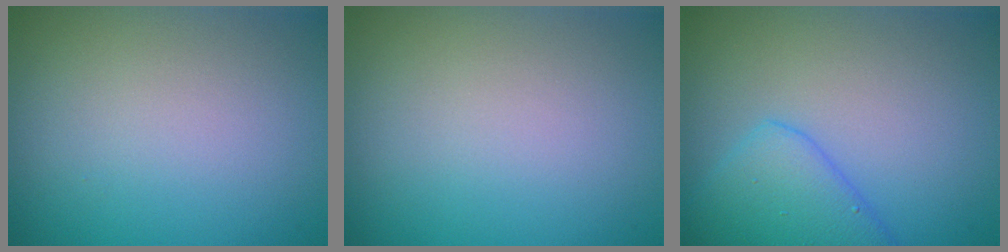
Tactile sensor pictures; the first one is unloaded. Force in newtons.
{"total": 0.0}
{"total": 4.4, "press": 4.4, "slide": 0.0}